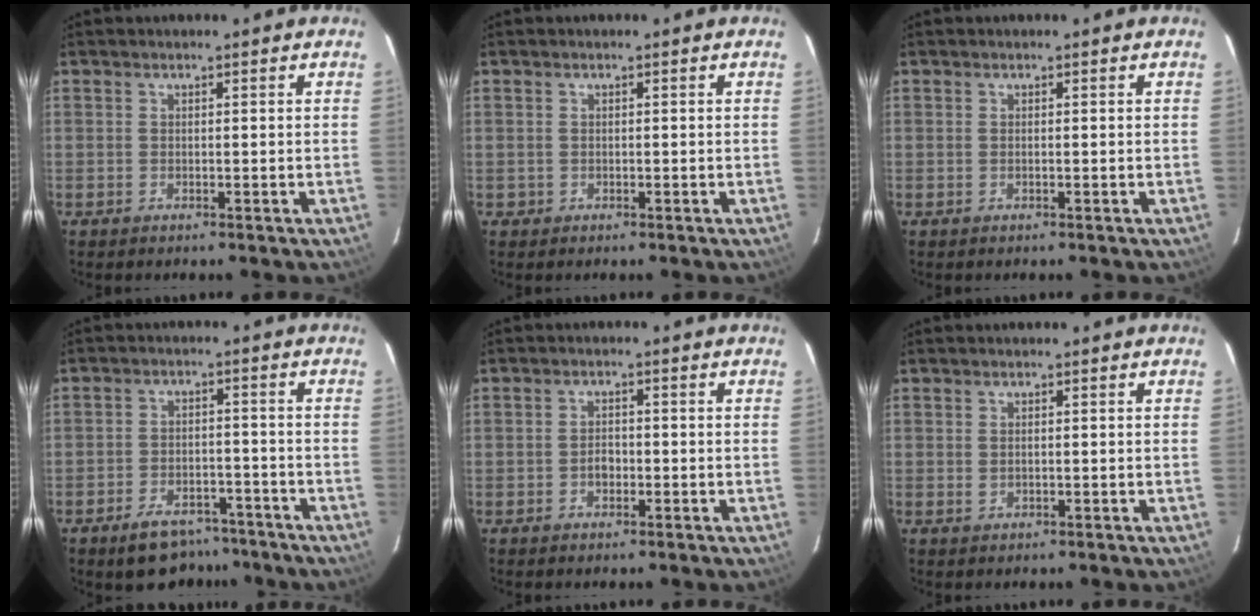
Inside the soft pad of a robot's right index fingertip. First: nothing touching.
{"total": 1.2, "force": [-0.3, 1.2, 0.0], "torque": [0.000, 0.004, -0.001]}
{"total": 0.0}
{"total": 9.2, "force": [-7.0, 4.8, 3.5], "torque": [-0.082, 0.020, -0.093]}
{"total": 2.1, "force": [-0.8, 1.6, 1.0], "torque": [-0.019, 0.005, -0.013]}
{"total": 0.7, "force": [0.1, 0.6, 0.4], "torque": [-0.010, -0.001, 0.004]}